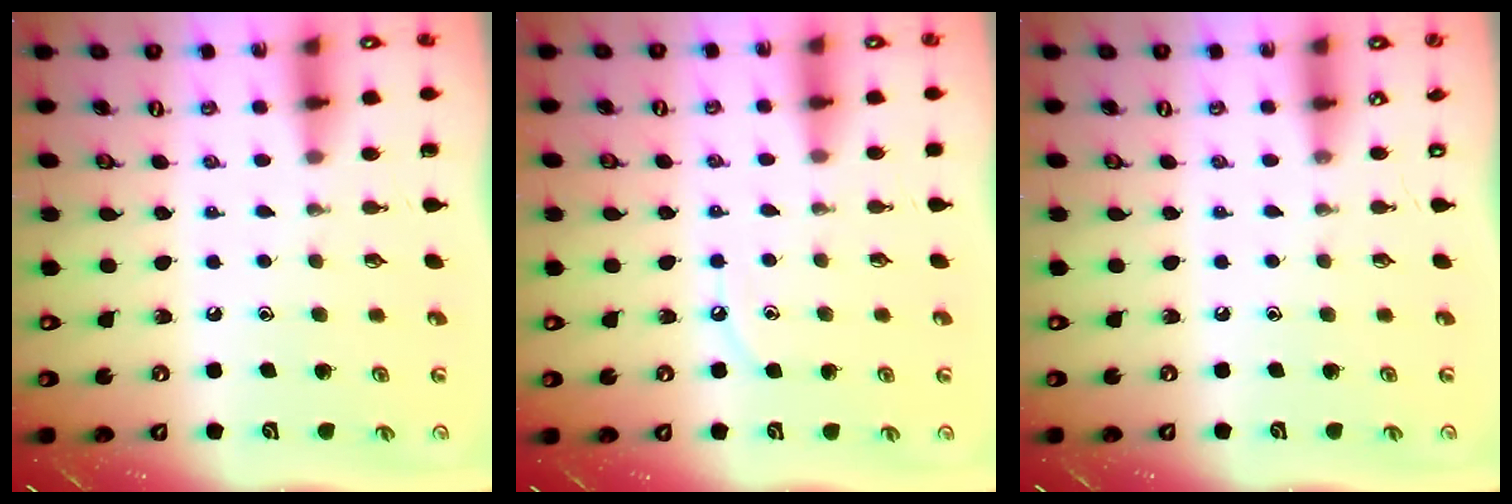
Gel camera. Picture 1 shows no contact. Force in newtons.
{"total": 4.5, "press": 4.5, "slide": 0.3}
{"total": 0.0}